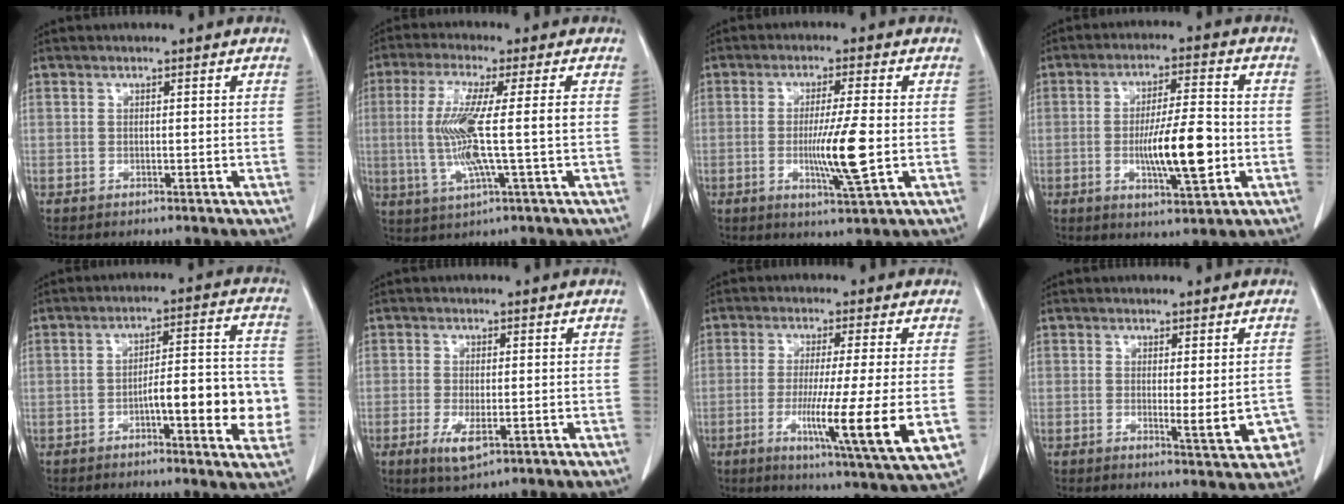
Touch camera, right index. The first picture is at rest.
{"total": 10.2, "force": [-0.3, -0.2, 10.2], "torque": [-0.218, -0.008, -0.009]}
{"total": 8.1, "force": [-1.3, -0.3, 8.0], "torque": [-0.140, -0.018, -0.023]}
{"total": 10.9, "force": [-2.2, 1.7, 10.5], "torque": [-0.180, -0.005, -0.034]}
{"total": 12.0, "force": [-3.2, 2.5, 11.3], "torque": [-0.148, 0.023, -0.043]}
{"total": 4.2, "force": [-1.9, 1.2, 3.5], "torque": [-0.066, -0.008, -0.025]}
{"total": 14.2, "force": [-3.0, -0.9, 13.9], "torque": [-0.219, -0.044, -0.051]}
{"total": 5.3, "force": [-1.1, 1.3, 5.0], "torque": [-0.052, -0.008, -0.014]}